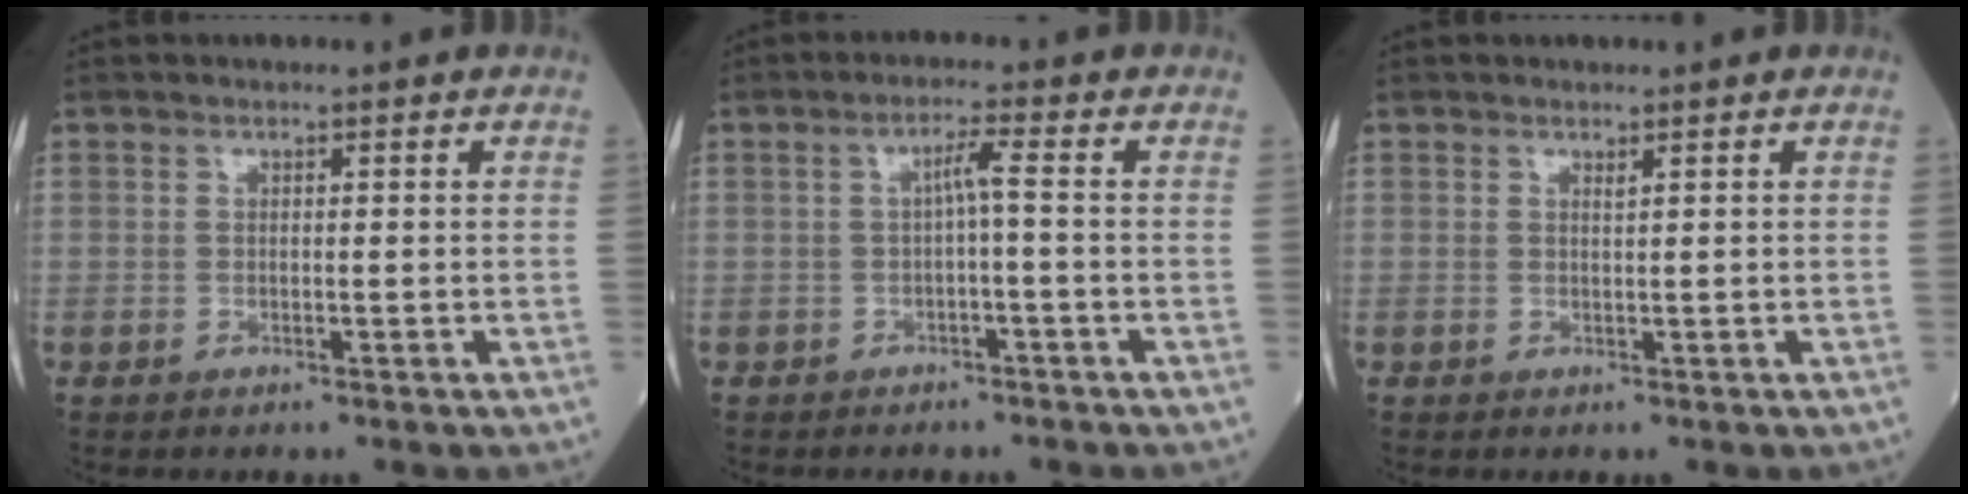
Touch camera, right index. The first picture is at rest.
{"total": 2.5, "force": [-0.2, -0.1, 2.5], "torque": [-0.045, 0.008, -0.004]}
{"total": 0.5, "force": [0.4, -0.1, 0.3], "torque": [-0.011, -0.006, 0.008]}